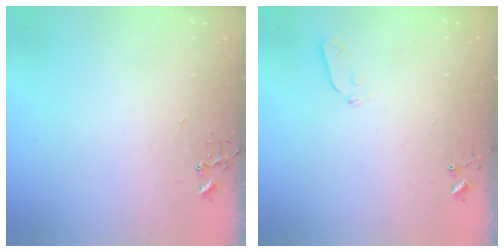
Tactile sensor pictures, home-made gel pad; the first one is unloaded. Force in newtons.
{"total": 3.5, "press": 3.5, "slide": 0.4}